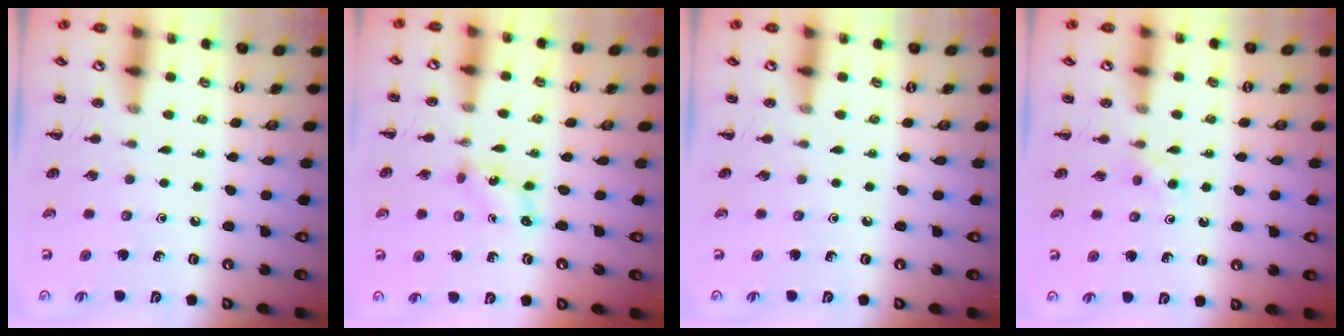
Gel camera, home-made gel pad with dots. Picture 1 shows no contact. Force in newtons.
{"total": 1.8, "press": 1.8, "slide": 0.3}
{"total": 0.0}
{"total": 2.7, "press": 2.5, "slide": 1.1}